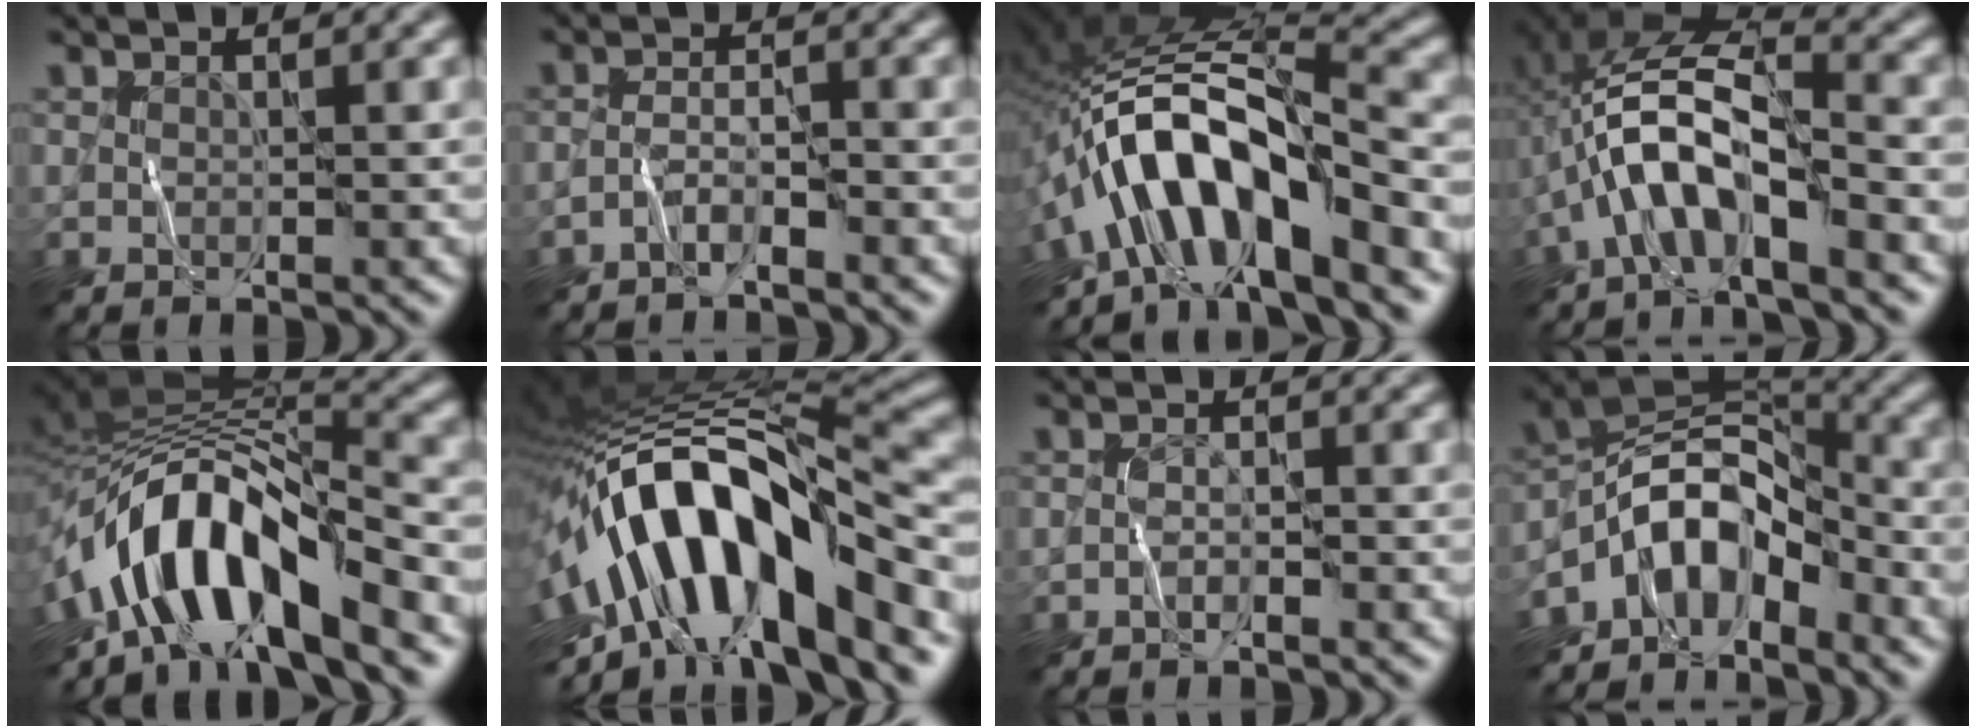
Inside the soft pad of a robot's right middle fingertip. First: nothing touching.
{"total": 1.8, "force": [-1.5, 0.2, 0.9], "torque": [-0.020, 0.007, -0.036]}
{"total": 10.8, "force": [-4.9, 3.7, 8.9], "torque": [-0.136, 0.018, -0.094]}
{"total": 7.9, "force": [-3.3, 2.8, 6.6], "torque": [-0.128, 0.018, -0.069]}
{"total": 10.3, "force": [-5.6, 4.0, 7.7], "torque": [-0.115, 0.014, -0.105]}
{"total": 15.5, "force": [-3.7, 6.1, 13.7], "torque": [-0.211, 0.031, -0.068]}
{"total": 0.7, "force": [-0.6, 0.1, 0.4], "torque": [-0.008, 0.004, -0.014]}
{"total": 7.6, "force": [-4.6, 4.3, 4.4], "torque": [-0.051, 0.010, -0.100]}